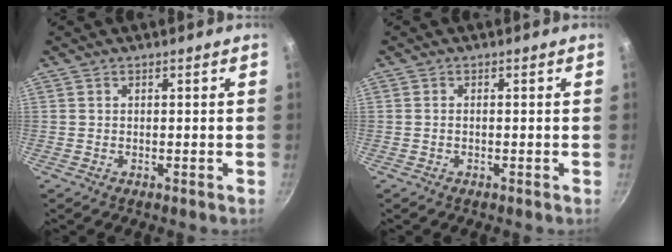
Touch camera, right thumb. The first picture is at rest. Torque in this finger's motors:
{"motor_torque": [0.18, -0.25, -0.11, 0.09, 0.09]}